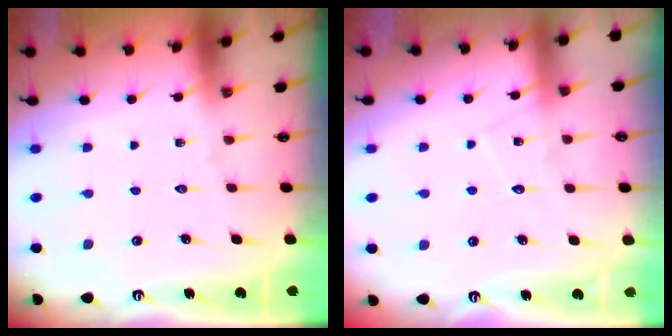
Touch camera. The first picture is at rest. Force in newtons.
{"total": 5.4, "press": 5.4, "slide": 0.6}